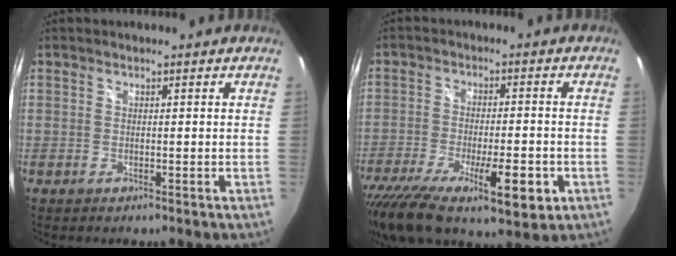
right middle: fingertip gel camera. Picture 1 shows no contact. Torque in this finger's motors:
{"motor_torque": [1.15, -0.99, 0.41, 0.12]}